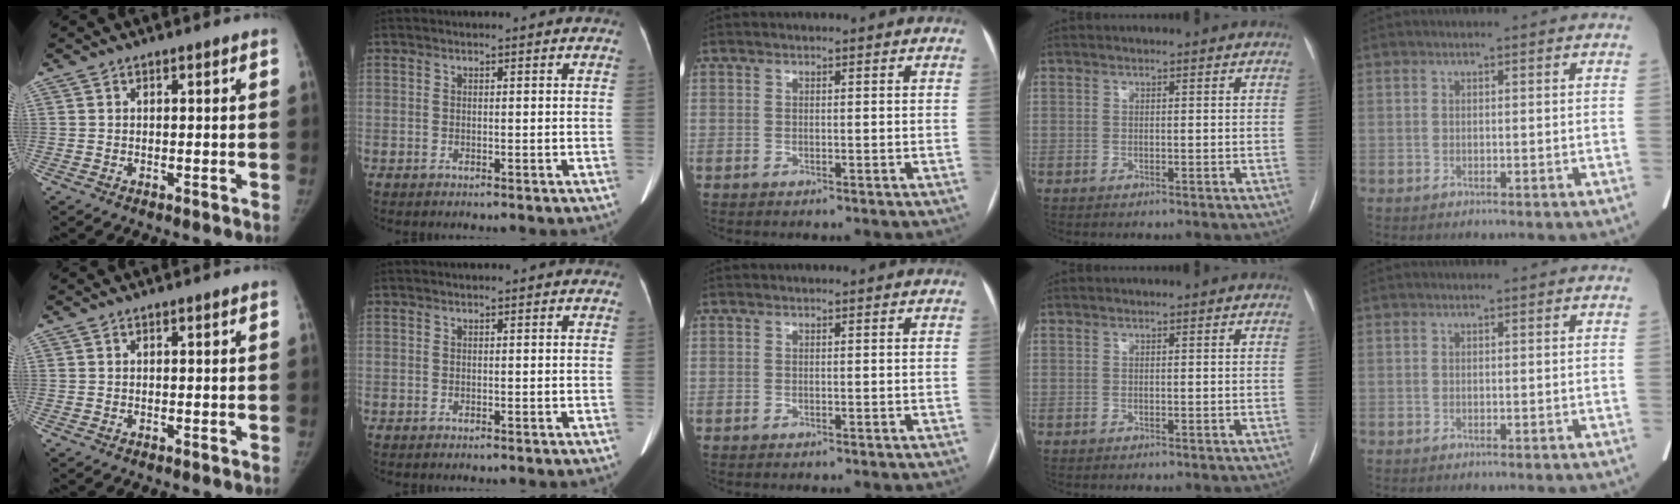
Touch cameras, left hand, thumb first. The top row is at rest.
{}